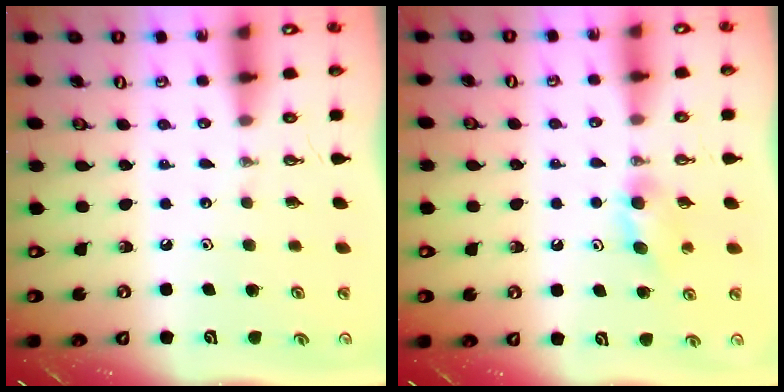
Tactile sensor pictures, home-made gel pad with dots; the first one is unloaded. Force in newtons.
{"total": 7.1, "press": 3.4, "slide": 6.3}